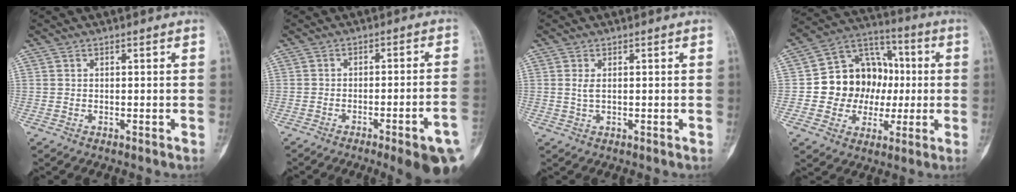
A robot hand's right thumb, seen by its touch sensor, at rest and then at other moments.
{"total": 12.9, "force": [-6.8, 1.7, 10.8], "torque": [-0.101, 0.030, -0.085]}
{"total": 1.4, "force": [0.2, 0.6, 1.3], "torque": [-0.027, -0.001, 0.007]}
{"total": 16.0, "force": [-0.1, 13.4, 8.7], "torque": [-0.083, 0.034, 0.003]}